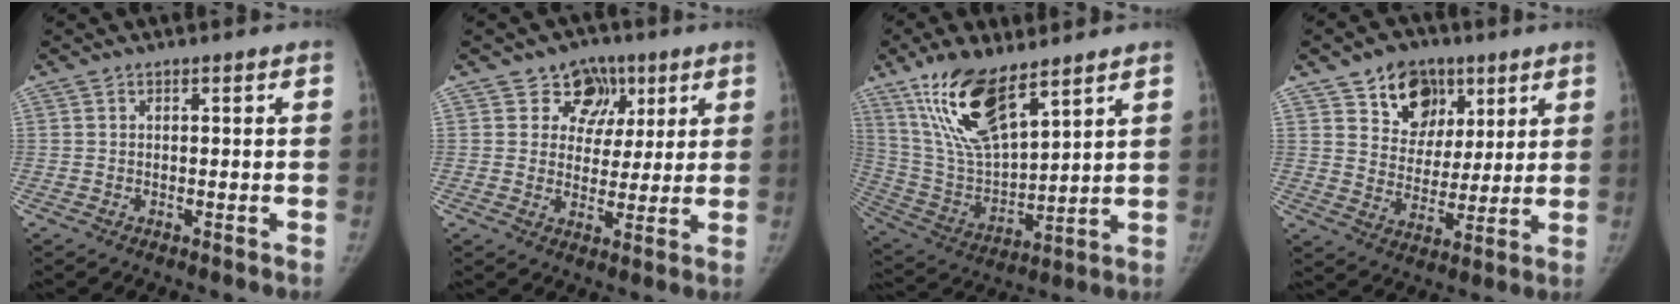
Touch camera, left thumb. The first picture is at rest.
{"total": 8.1, "force": [4.0, 6.9, 1.9], "torque": [0.014, -0.009, 0.058]}
{"total": 17.4, "force": [10.9, 6.2, 12.1], "torque": [-0.216, -0.048, 0.222]}
{"total": 12.6, "force": [7.0, 9.4, 4.7], "torque": [-0.033, -0.028, 0.116]}